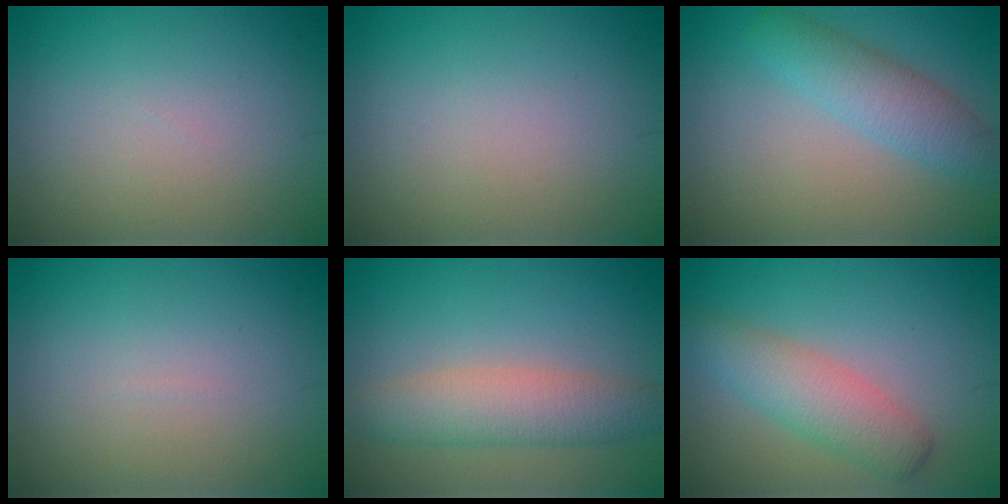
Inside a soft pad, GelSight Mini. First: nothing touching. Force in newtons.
{"total": 0.0}
{"total": 3.7, "press": 3.6, "slide": 0.2}
{"total": 0.0}
{"total": 4.6, "press": 4.6, "slide": 0.1}
{"total": 4.1, "press": 4.1, "slide": 0.2}